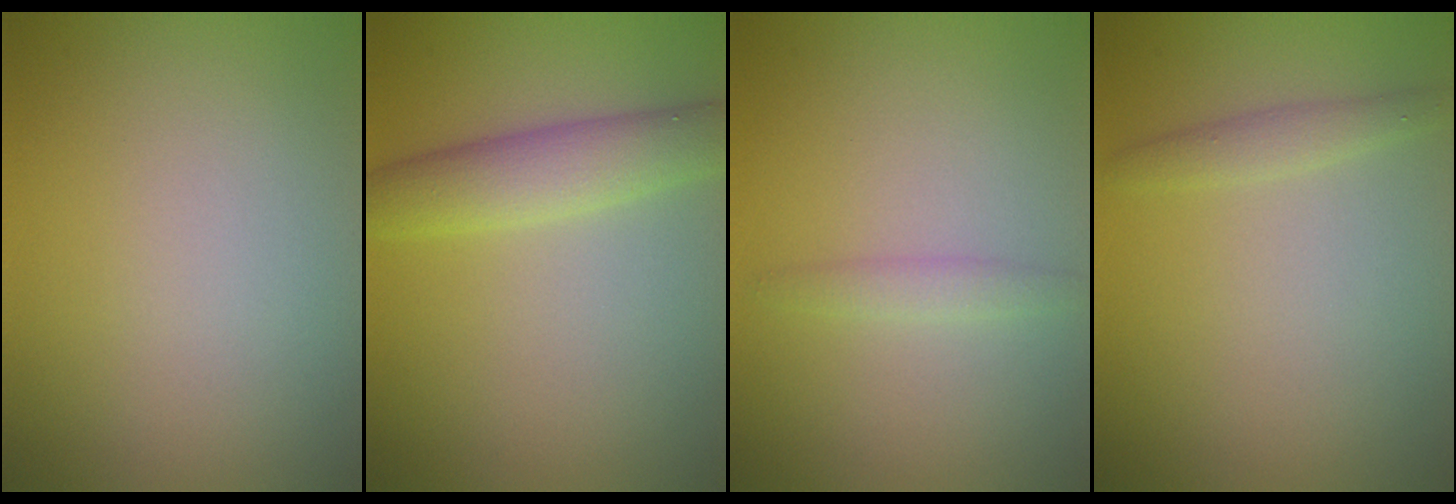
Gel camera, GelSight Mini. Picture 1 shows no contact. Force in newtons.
{"total": 4.0, "press": 4.0, "slide": 0.2}
{"total": 1.3, "press": 1.3, "slide": 0.0}
{"total": 1.5, "press": 1.5, "slide": 0.0}